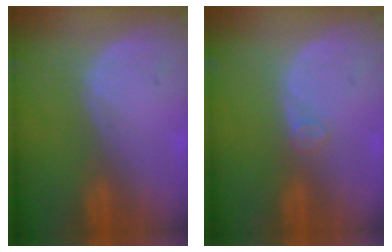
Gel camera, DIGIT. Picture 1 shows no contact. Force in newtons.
{"total": 1.5, "press": 1.5, "slide": 0.2}